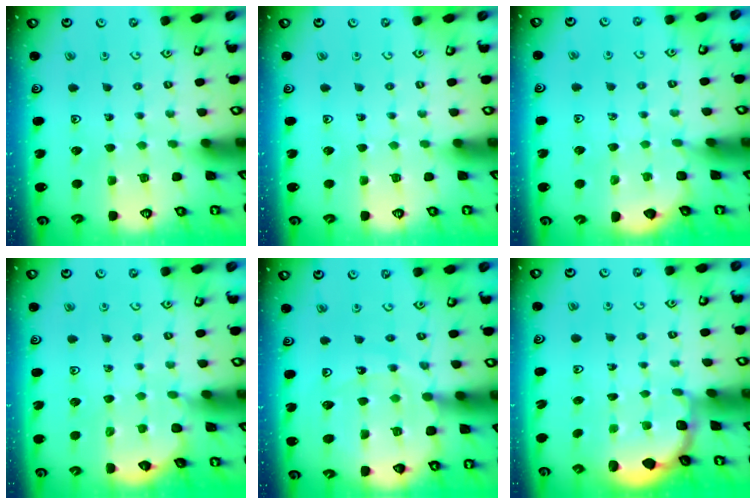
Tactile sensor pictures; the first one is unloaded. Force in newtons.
{"total": 0.0}
{"total": 2.3, "press": 2.3, "slide": 0.2}
{"total": 3.2, "press": 3.2, "slide": 0.3}
{"total": 12.3, "press": 12.1, "slide": 1.7}
{"total": 1.8, "press": 1.6, "slide": 0.7}